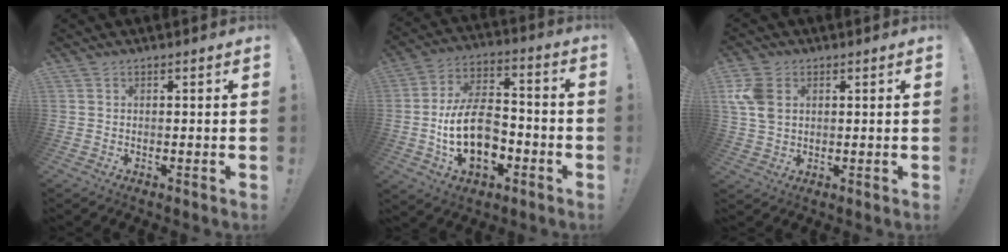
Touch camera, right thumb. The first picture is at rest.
{"total": 18.7, "force": [-4.9, 11.8, 13.7], "torque": [-0.250, 0.030, -0.077]}
{"total": 8.7, "force": [2.6, 6.2, 5.5], "torque": [-0.114, 0.000, 0.052]}